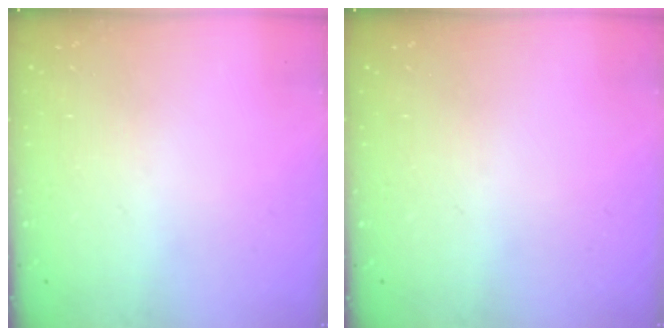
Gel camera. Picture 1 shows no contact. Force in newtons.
{"total": 0.0}